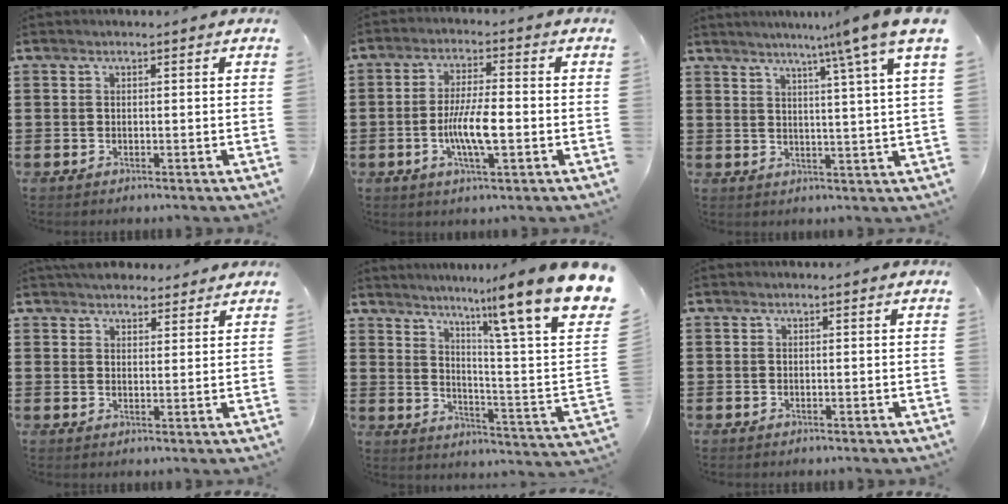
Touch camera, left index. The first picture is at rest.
{"total": 7.5, "force": [-1.5, 1.9, 7.0], "torque": [-0.146, -0.005, -0.033]}
{"total": 7.4, "force": [5.1, -1.8, 5.0], "torque": [-0.100, -0.028, 0.074]}
{"total": 3.5, "force": [3.3, 1.0, 0.3], "torque": [-0.014, -0.002, 0.065]}
{"total": 13.5, "force": [9.0, 0.0, 10.0], "torque": [-0.180, -0.074, 0.135]}
{"total": 0.0}